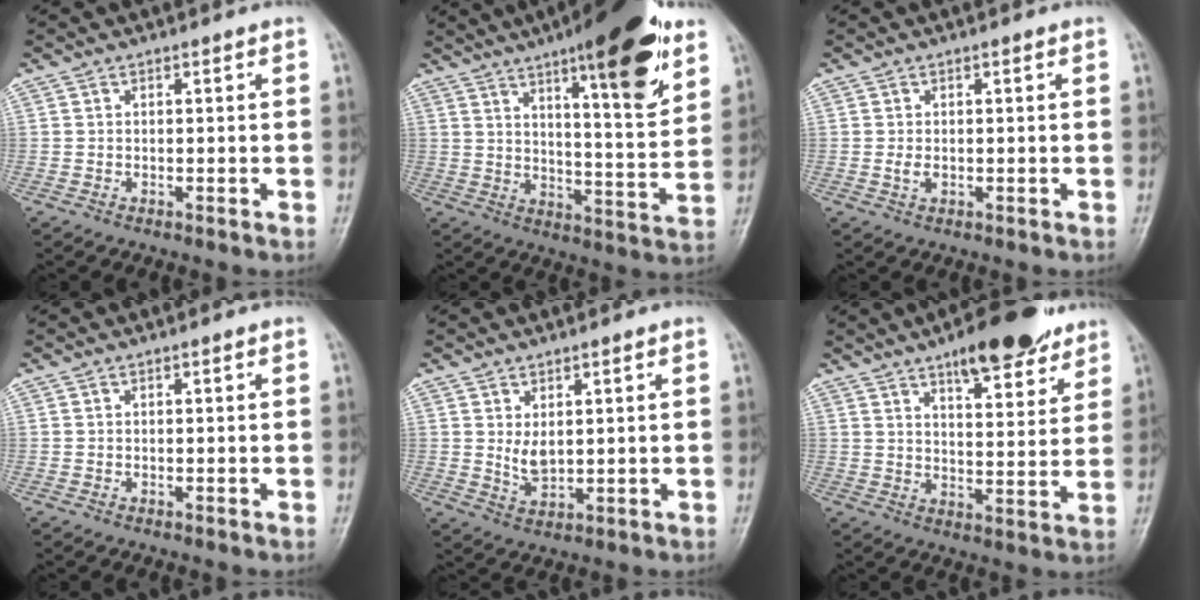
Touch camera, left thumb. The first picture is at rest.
{"total": 19.7, "force": [11.4, 4.6, 15.4], "torque": [-0.193, -0.058, 0.167]}
{"total": 1.7, "force": [0.0, 1.0, 1.4], "torque": [-0.025, -0.002, -0.002]}
{"total": 0.0}
{"total": 4.0, "force": [1.2, 2.1, 3.2], "torque": [-0.050, -0.018, 0.029]}
{"total": 13.5, "force": [9.2, 4.7, 8.7], "torque": [-0.087, -0.045, 0.135]}